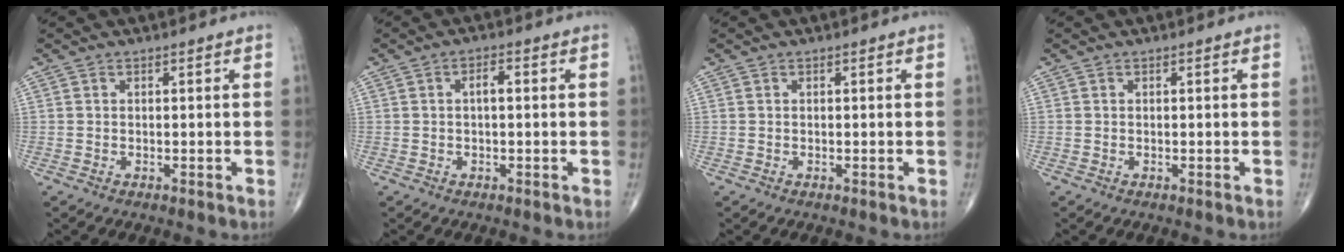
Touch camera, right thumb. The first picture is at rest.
{"total": 2.3, "force": [0.2, 0.9, 2.0], "torque": [-0.032, 0.008, 0.000]}
{"total": 0.0}
{"total": 0.0}